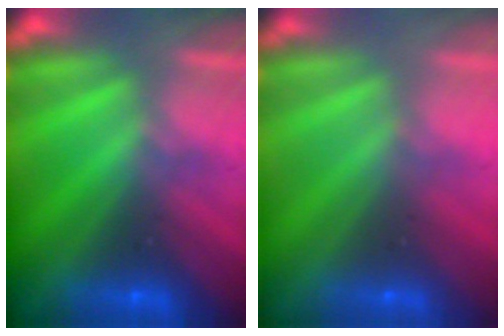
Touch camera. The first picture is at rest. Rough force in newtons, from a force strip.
{"total": 2.8}